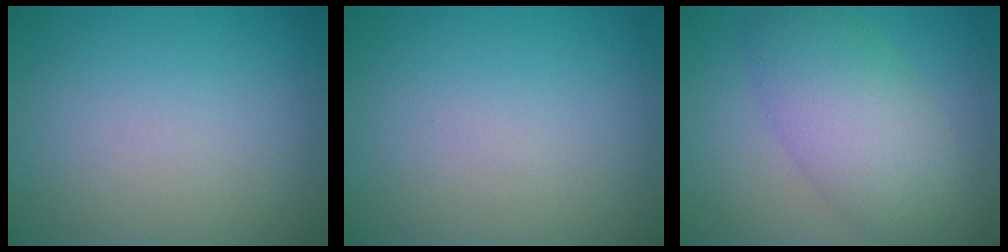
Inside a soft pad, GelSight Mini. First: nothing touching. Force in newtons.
{"total": 0.0}
{"total": 6.6, "press": 6.6, "slide": 0.3}